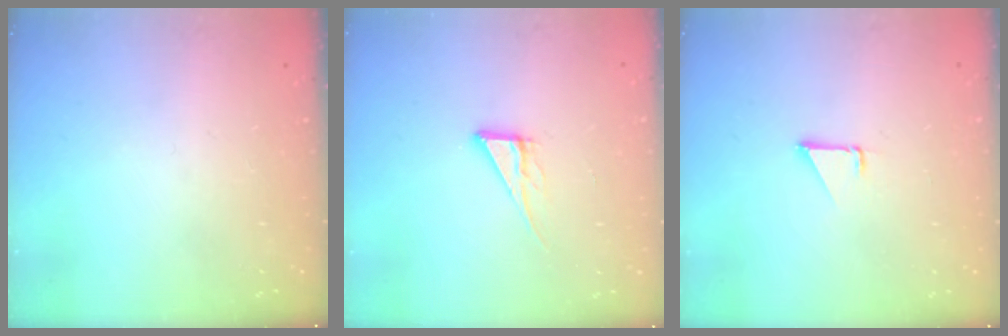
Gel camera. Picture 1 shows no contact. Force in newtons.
{"total": 6.6, "press": 6.6, "slide": 0.3}
{"total": 1.4, "press": 1.3, "slide": 0.1}